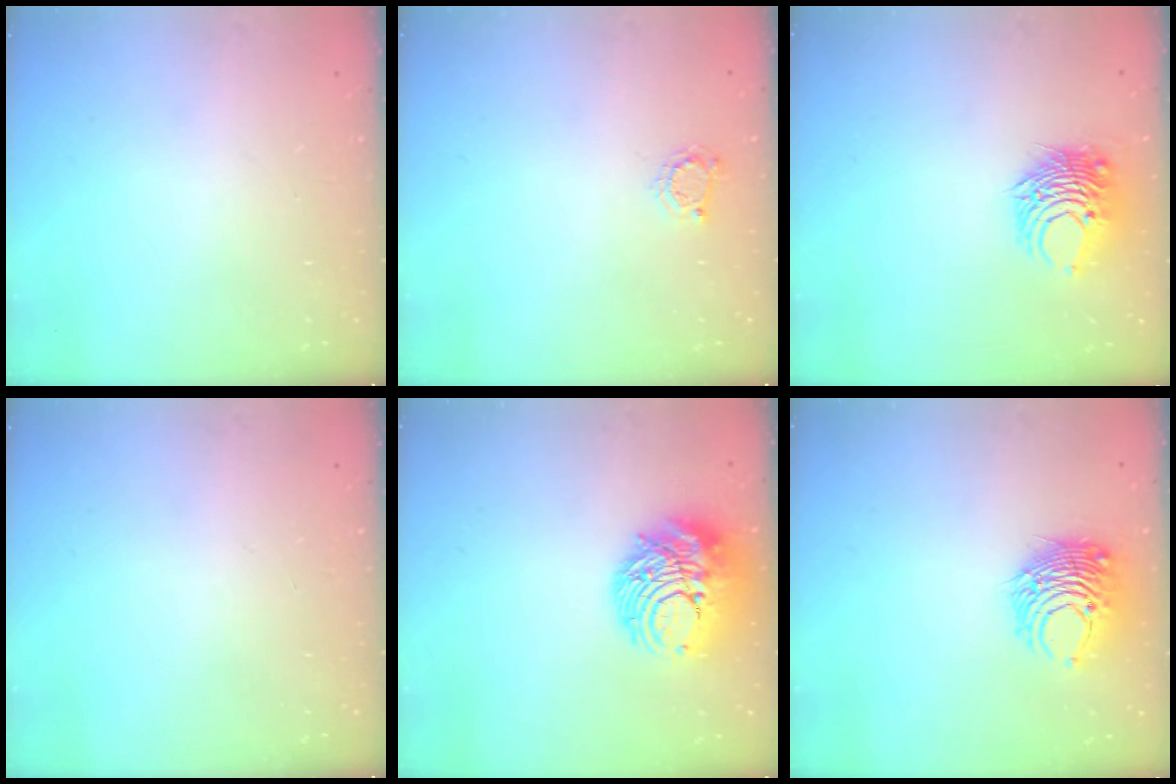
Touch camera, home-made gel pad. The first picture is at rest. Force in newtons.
{"total": 3.8, "press": 3.7, "slide": 0.4}
{"total": 8.2, "press": 8.2, "slide": 0.7}
{"total": 0.0}
{"total": 12.6, "press": 12.5, "slide": 1.3}
{"total": 9.2, "press": 9.2, "slide": 0.5}